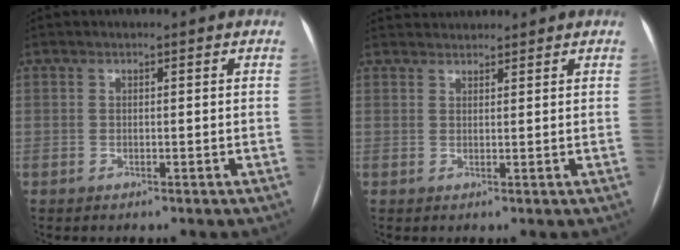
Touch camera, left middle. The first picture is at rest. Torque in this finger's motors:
{"motor_torque": [0.29, -0.60, 0.03, -0.01]}